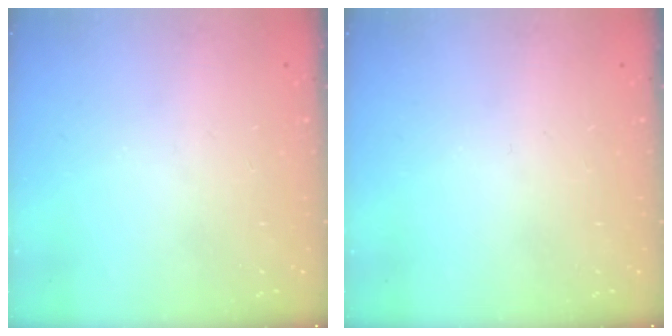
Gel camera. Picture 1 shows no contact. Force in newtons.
{"total": 0.0}